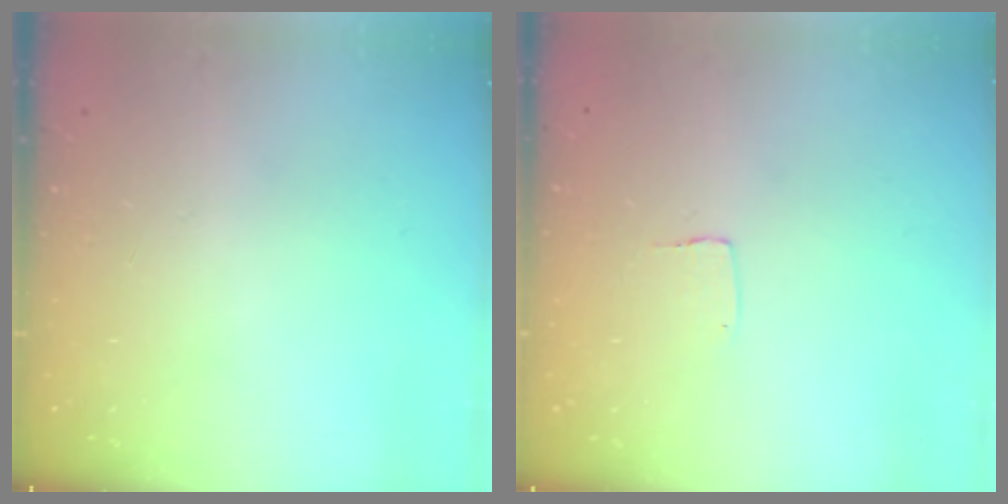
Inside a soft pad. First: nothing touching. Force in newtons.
{"total": 3.8, "press": 3.8, "slide": 0.1}